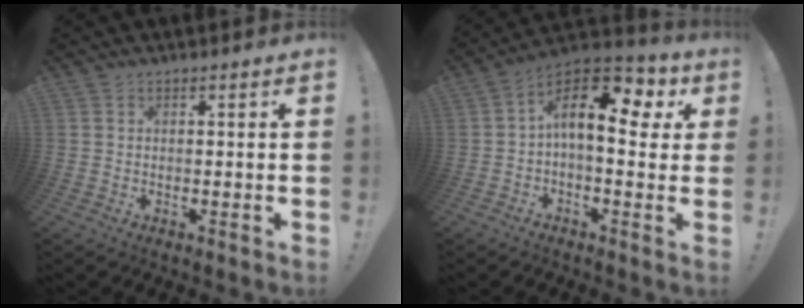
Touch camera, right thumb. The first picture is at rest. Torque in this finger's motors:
{"motor_torque": [1.82, 1.73, 0.51, -0.29, 0.34]}